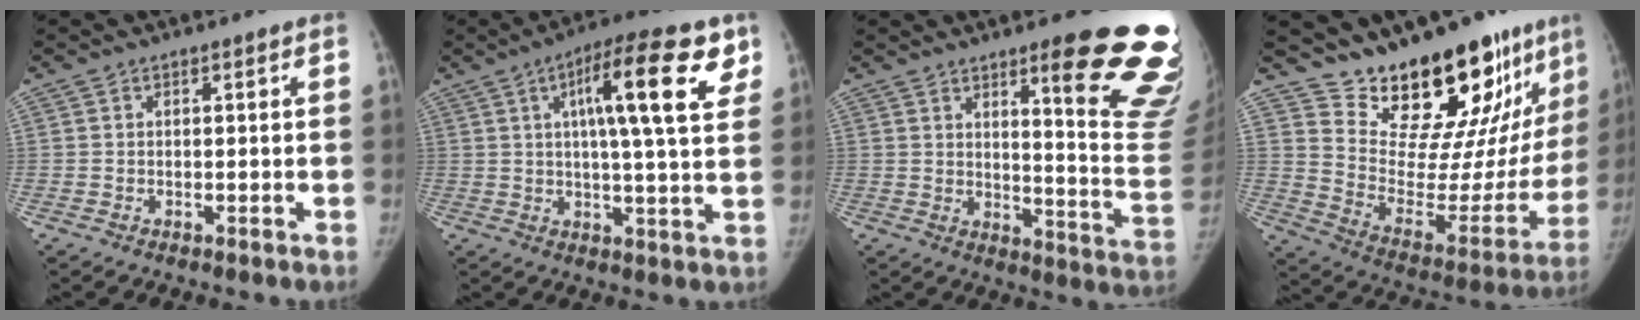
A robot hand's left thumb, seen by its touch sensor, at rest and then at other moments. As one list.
[{"total": 16.2, "force": [6.3, 3.9, 14.4], "torque": [-0.194, -0.006, 0.085]}, {"total": 21.5, "force": [12.6, 3.6, 17.0], "torque": [-0.161, -0.079, 0.166]}, {"total": 25.5, "force": [20.8, 7.5, 12.8], "torque": [-0.148, -0.148, 0.307]}]